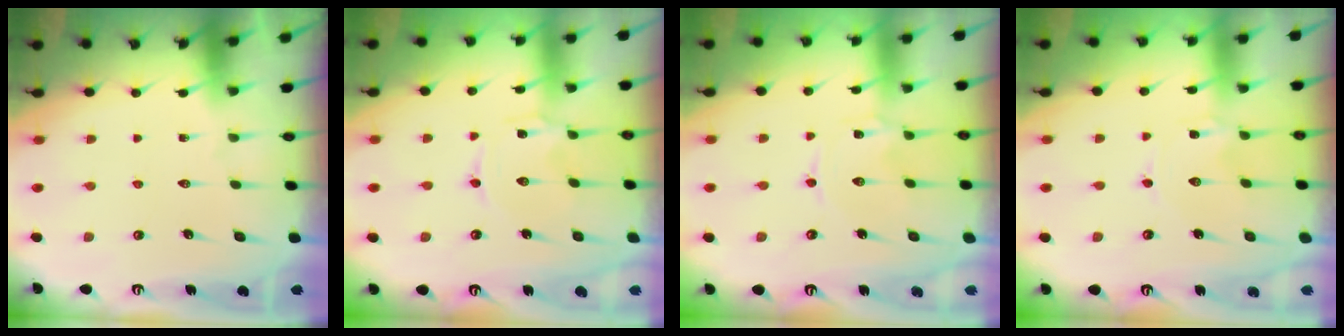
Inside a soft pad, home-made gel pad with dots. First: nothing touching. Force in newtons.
{"total": 0.0}
{"total": 0.0}
{"total": 0.0}